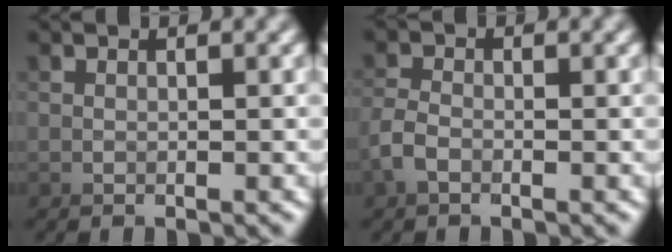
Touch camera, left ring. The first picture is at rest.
{"total": 4.5, "force": [-3.7, -0.5, -2.6], "torque": [0.006, -0.010, -0.063]}